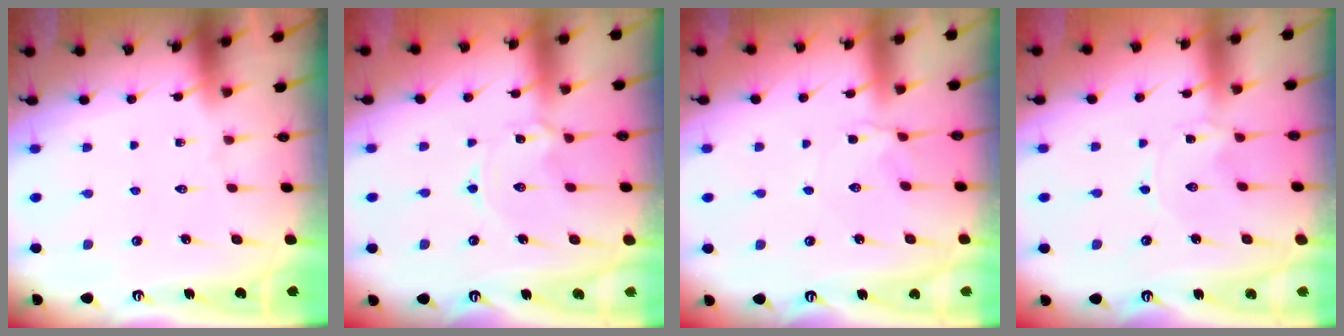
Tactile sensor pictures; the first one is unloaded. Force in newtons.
{"total": 1.5, "press": 1.5, "slide": 0.2}
{"total": 3.1, "press": 3.0, "slide": 0.7}
{"total": 0.0}